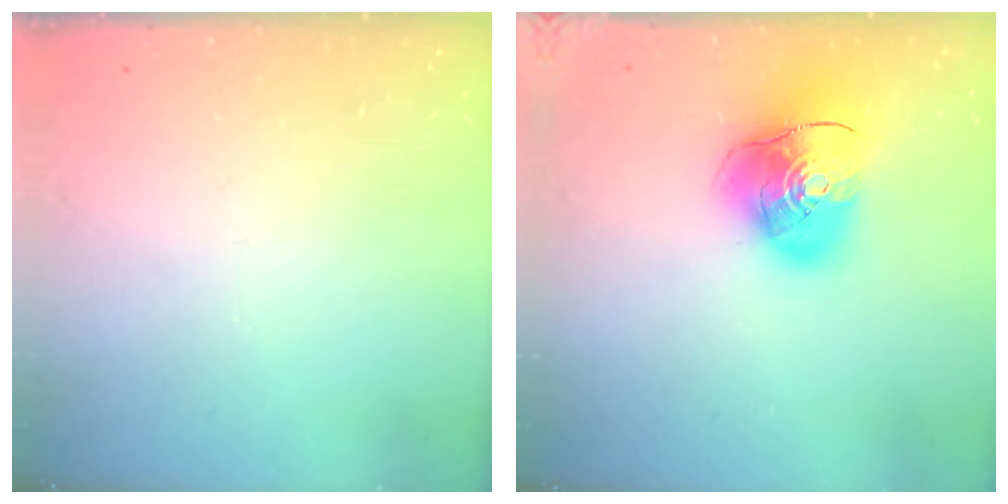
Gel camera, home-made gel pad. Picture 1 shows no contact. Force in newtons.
{"total": 15.1, "press": 14.9, "slide": 2.2}